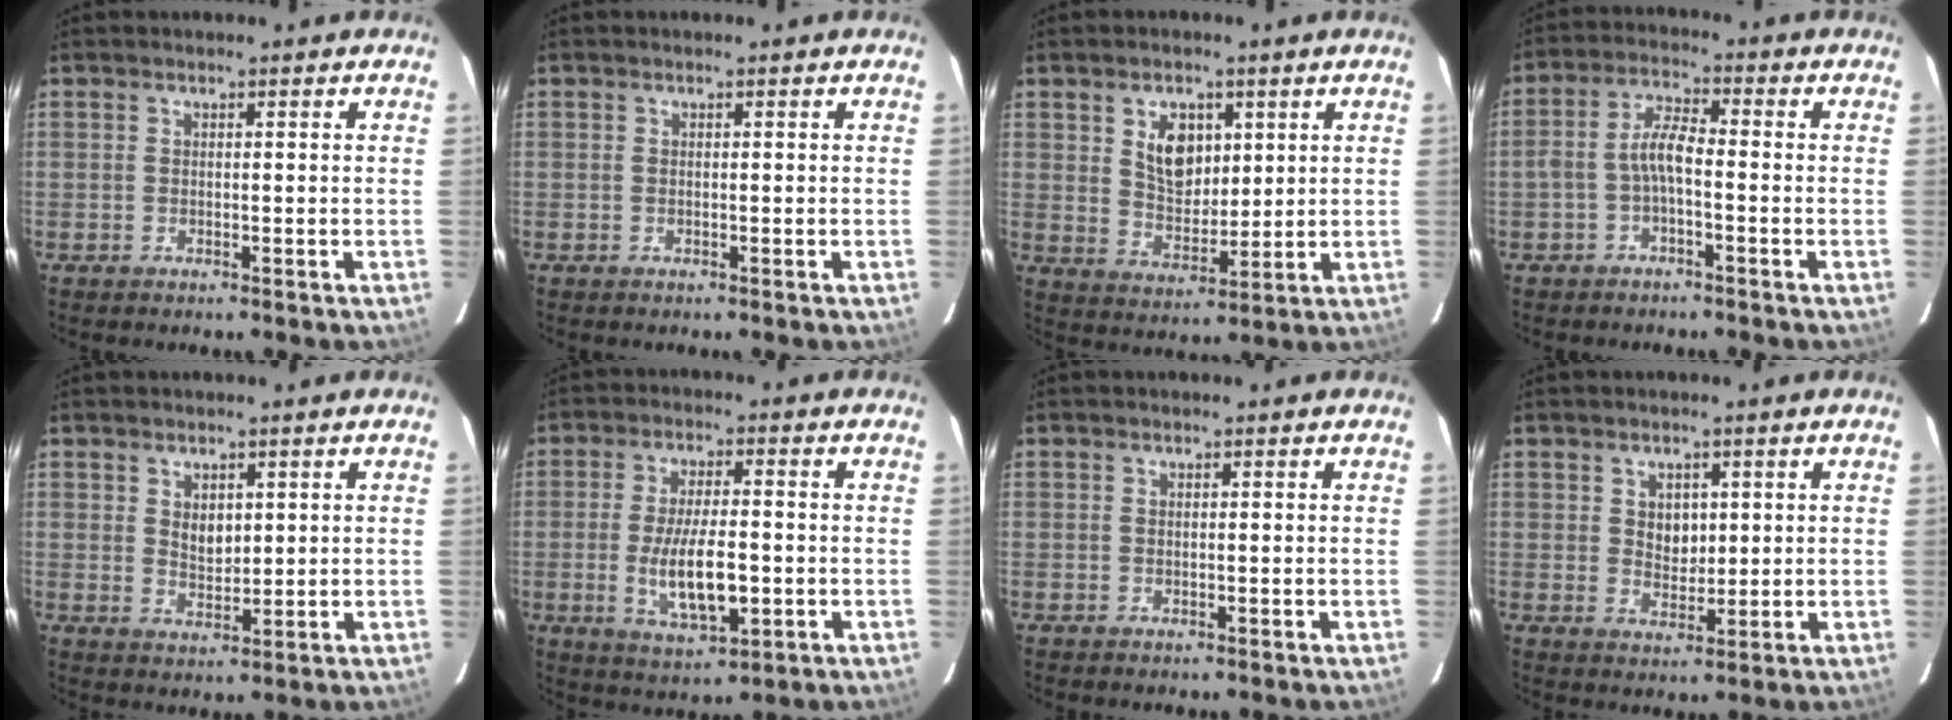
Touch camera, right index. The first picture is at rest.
{"total": 0.0}
{"total": 7.9, "force": [2.9, 5.2, 5.1], "torque": [-0.083, 0.006, 0.062]}
{"total": 4.6, "force": [-1.8, 1.4, 4.0], "torque": [-0.089, 0.016, -0.036]}
{"total": 3.5, "force": [1.3, 2.3, 2.3], "torque": [-0.034, 0.000, 0.025]}
{"total": 10.6, "force": [-2.0, 3.6, 9.8], "torque": [-0.187, -0.013, -0.030]}
{"total": 0.0}
{"total": 3.8, "force": [1.1, 3.0, 2.1], "torque": [-0.030, 0.003, 0.022]}